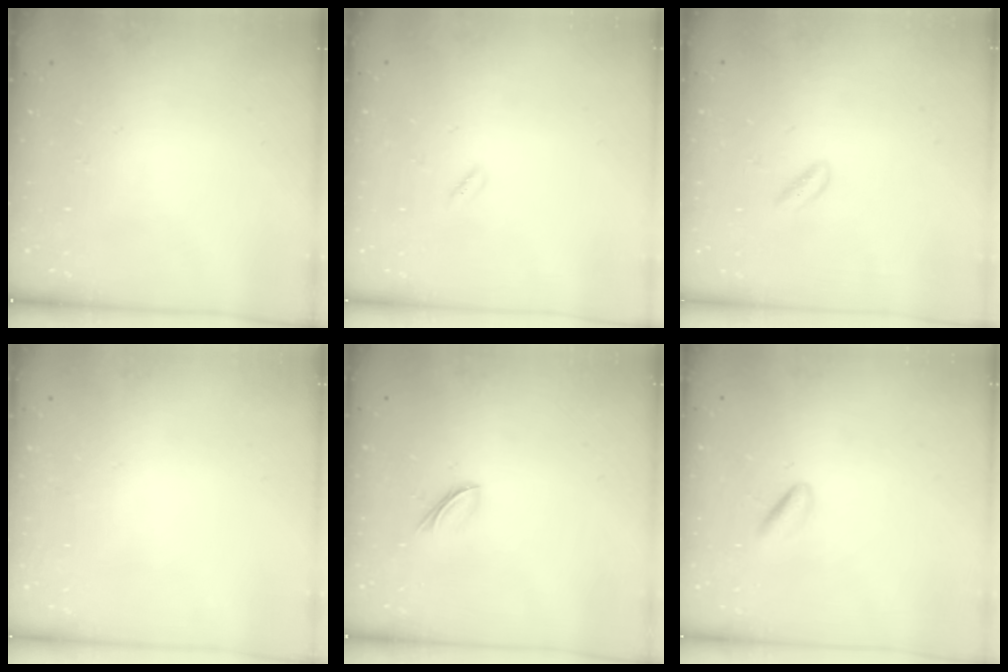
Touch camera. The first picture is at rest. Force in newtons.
{"total": 0.8, "press": 0.7, "slide": 0.5}
{"total": 1.3, "press": 1.1, "slide": 0.7}
{"total": 2.2, "press": 2.2, "slide": 0.1}
{"total": 3.8, "press": 3.6, "slide": 1.2}
{"total": 2.7, "press": 2.6, "slide": 0.7}